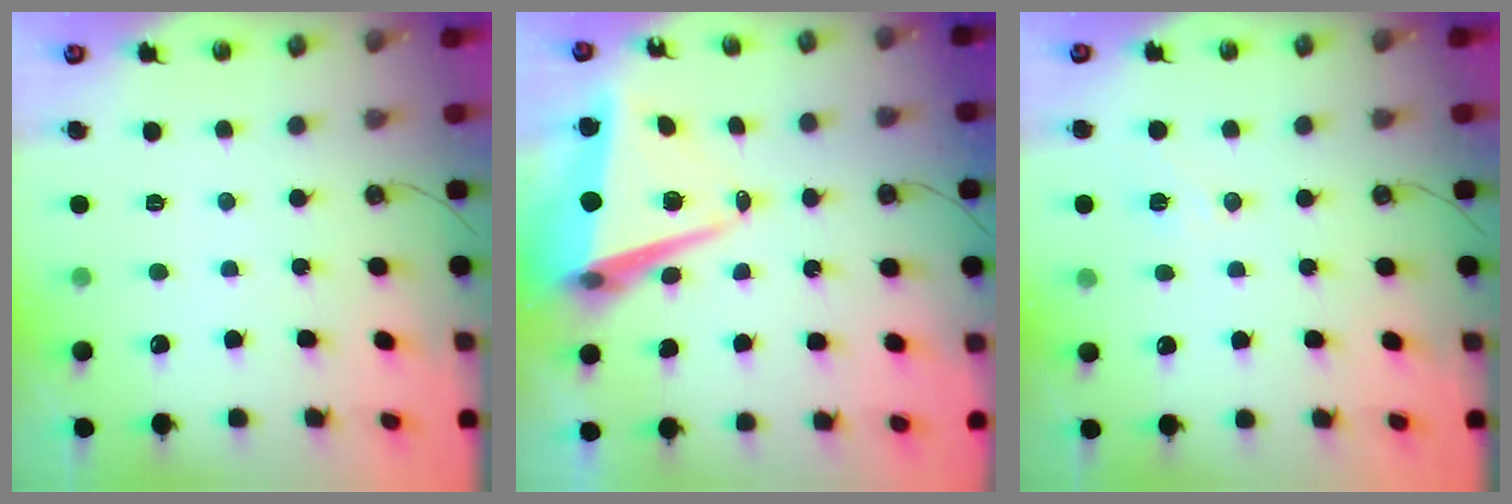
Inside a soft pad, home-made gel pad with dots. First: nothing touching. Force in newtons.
{"total": 9.7, "press": 9.1, "slide": 3.2}
{"total": 6.7, "press": 6.4, "slide": 2.0}